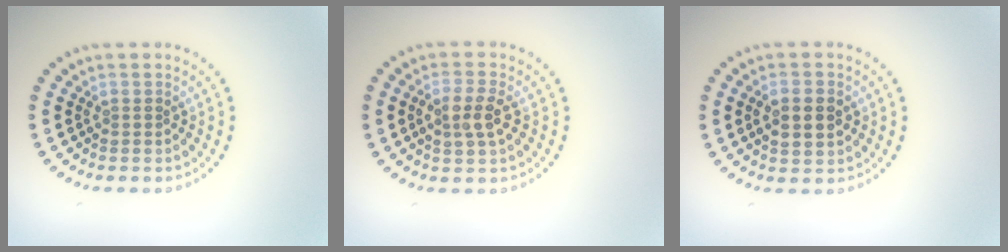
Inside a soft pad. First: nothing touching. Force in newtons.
{"total": 2.7, "press": 2.6, "slide": 0.8}
{"total": 2.9, "press": 2.9, "slide": 0.2}